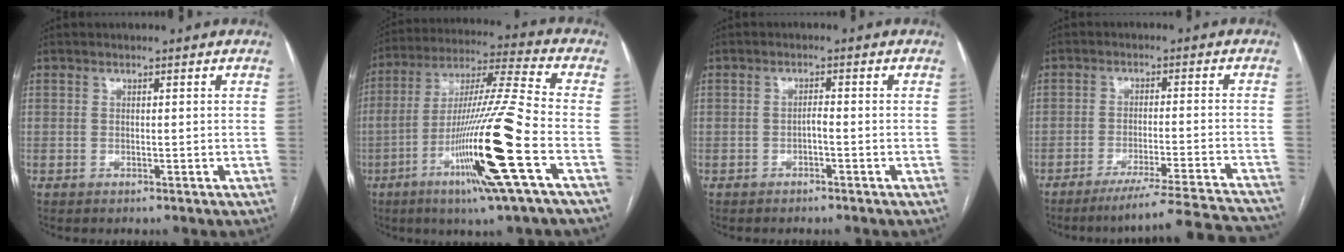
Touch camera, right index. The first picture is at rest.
{"total": 19.6, "force": [-7.1, -1.0, 18.3], "torque": [-0.356, -0.023, -0.136]}
{"total": 1.0, "force": [-0.6, 0.3, 0.8], "torque": [-0.013, 0.004, -0.010]}
{"total": 20.2, "force": [-19.1, -0.4, 6.7], "torque": [-0.046, -0.014, -0.250]}